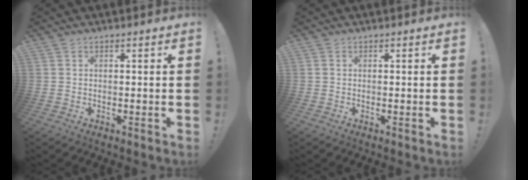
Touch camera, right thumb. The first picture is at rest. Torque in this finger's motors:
{"motor_torque": [0.12, 0.00, 0.15, -0.02, 0.08]}